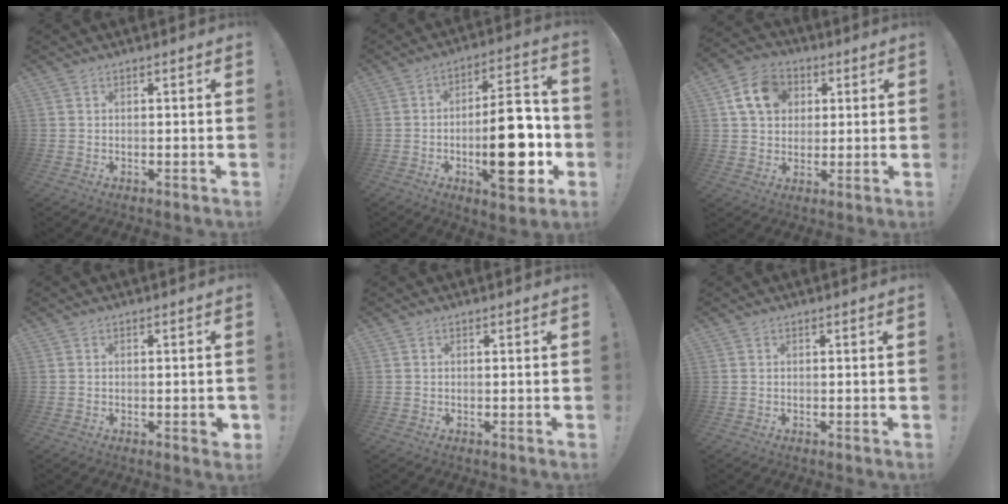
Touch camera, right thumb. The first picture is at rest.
{"total": 20.8, "force": [-4.5, 7.9, 18.7], "torque": [-0.282, 0.017, -0.063]}
{"total": 12.4, "force": [4.3, 9.8, 6.2], "torque": [-0.100, -0.001, 0.088]}
{"total": 2.4, "force": [-0.7, 0.5, 2.3], "torque": [-0.030, 0.002, -0.012]}
{"total": 0.0}
{"total": 0.0}